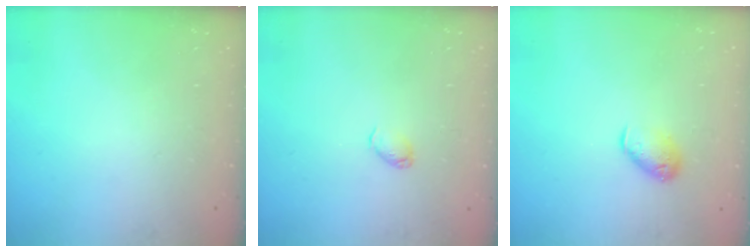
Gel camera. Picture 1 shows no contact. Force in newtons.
{"total": 2.9, "press": 2.9, "slide": 0.5}
{"total": 7.7, "press": 7.6, "slide": 0.9}